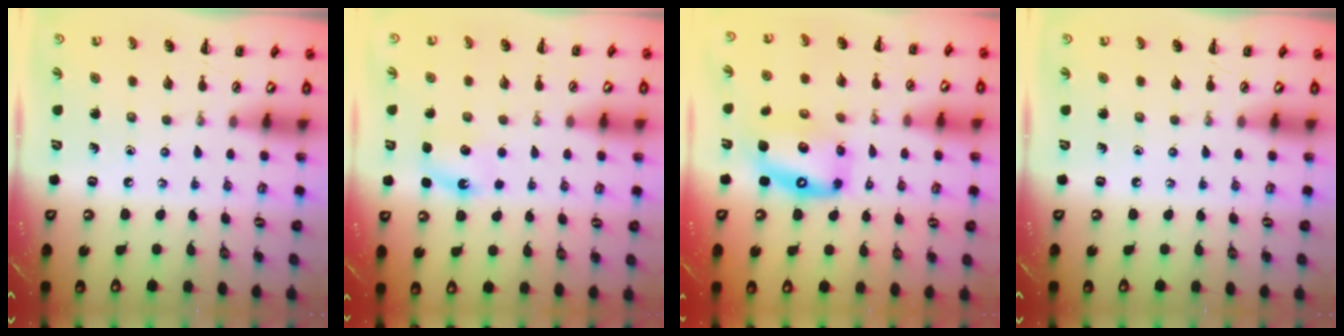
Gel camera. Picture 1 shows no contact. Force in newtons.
{"total": 5.0, "press": 4.7, "slide": 1.6}
{"total": 13.1, "press": 12.5, "slide": 3.7}
{"total": 0.0}